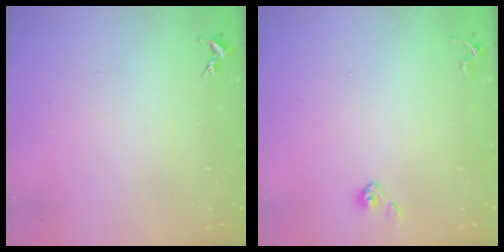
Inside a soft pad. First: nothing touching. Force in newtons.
{"total": 4.0, "press": 4.0, "slide": 0.4}